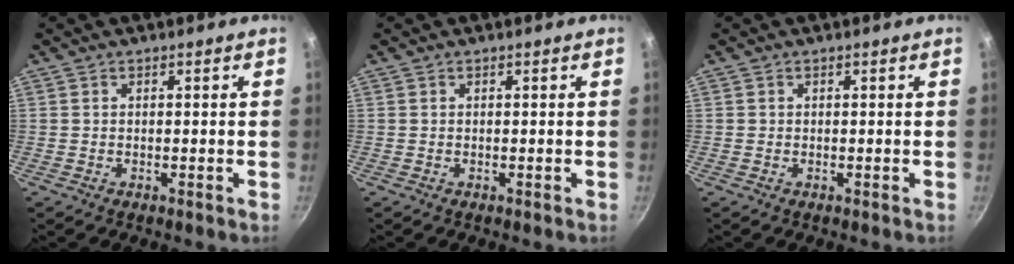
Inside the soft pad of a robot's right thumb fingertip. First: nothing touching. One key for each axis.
{"total": 0.0}
{"total": 0.0}